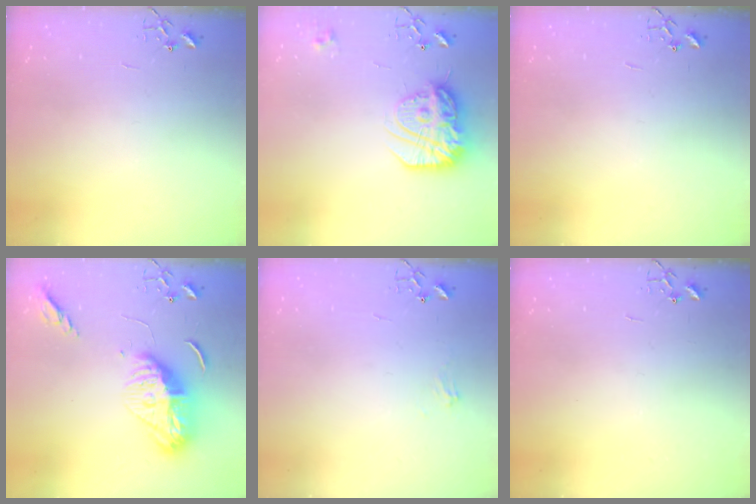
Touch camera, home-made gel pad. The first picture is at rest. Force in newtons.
{"total": 17.7, "press": 17.6, "slide": 1.8}
{"total": 0.0}
{"total": 15.6, "press": 15.5, "slide": 1.6}
{"total": 6.1, "press": 6.1, "slide": 0.7}
{"total": 0.0}